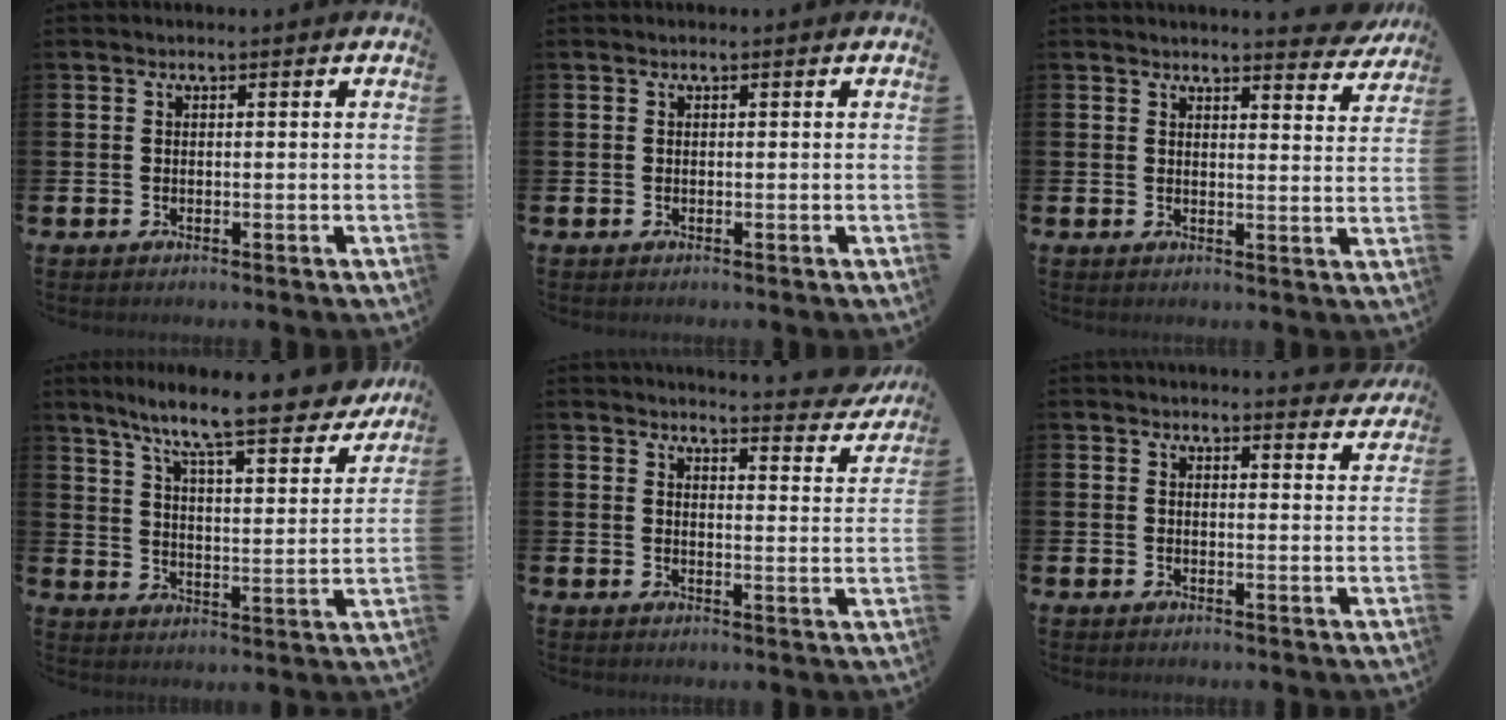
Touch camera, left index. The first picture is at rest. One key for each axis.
{"total": 0.0}
{"total": 3.7, "fx": 3.7, "fy": 0.0, "fz": 0.2, "tx": 0.008, "ty": -0.027, "tz": 0.063}
{"total": 9.8, "fx": 8.8, "fy": 0.8, "fz": 4.4, "tx": -0.107, "ty": -0.063, "tz": 0.146}
{"total": 4.0, "fx": 4.0, "fy": 0.0, "fz": 0.4, "tx": 0.000, "ty": -0.036, "tz": 0.064}
{"total": 3.0, "fx": 3.0, "fy": 0.0, "fz": 0.0, "tx": 0.014, "ty": -0.025, "tz": 0.051}